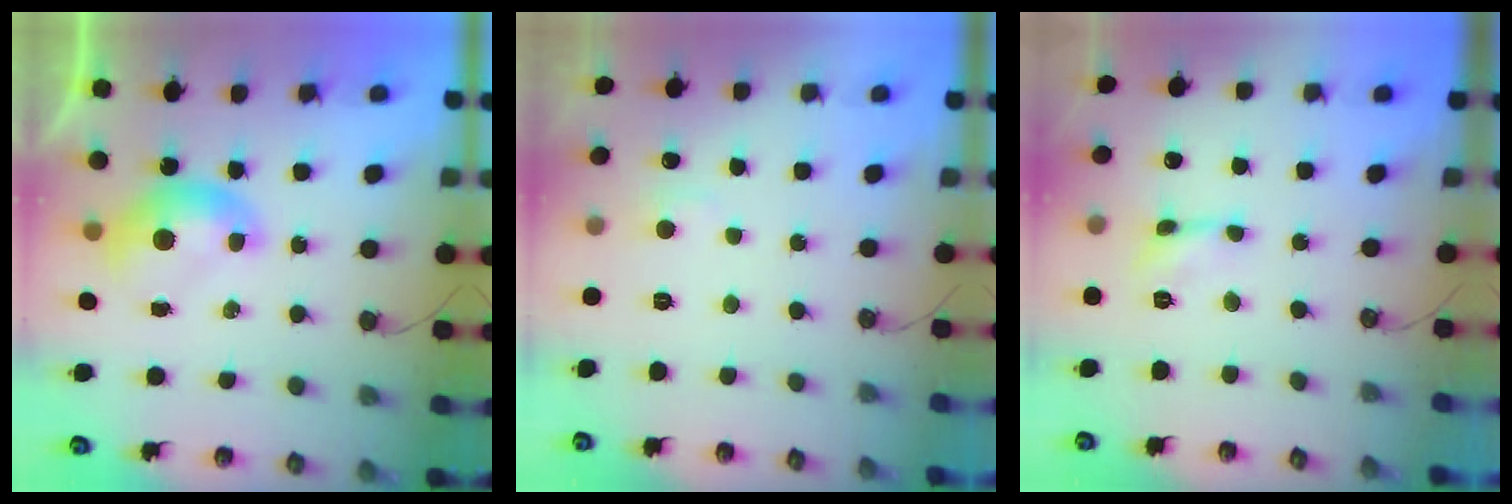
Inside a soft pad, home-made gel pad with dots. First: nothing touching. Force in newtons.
{"total": 1.8, "press": 1.7, "slide": 0.6}
{"total": 1.0, "press": 0.9, "slide": 0.4}